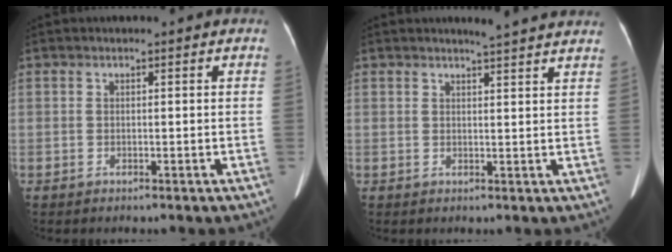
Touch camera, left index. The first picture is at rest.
{"total": 6.2, "force": [5.8, -0.2, 2.3], "torque": [-0.035, 0.005, 0.057]}